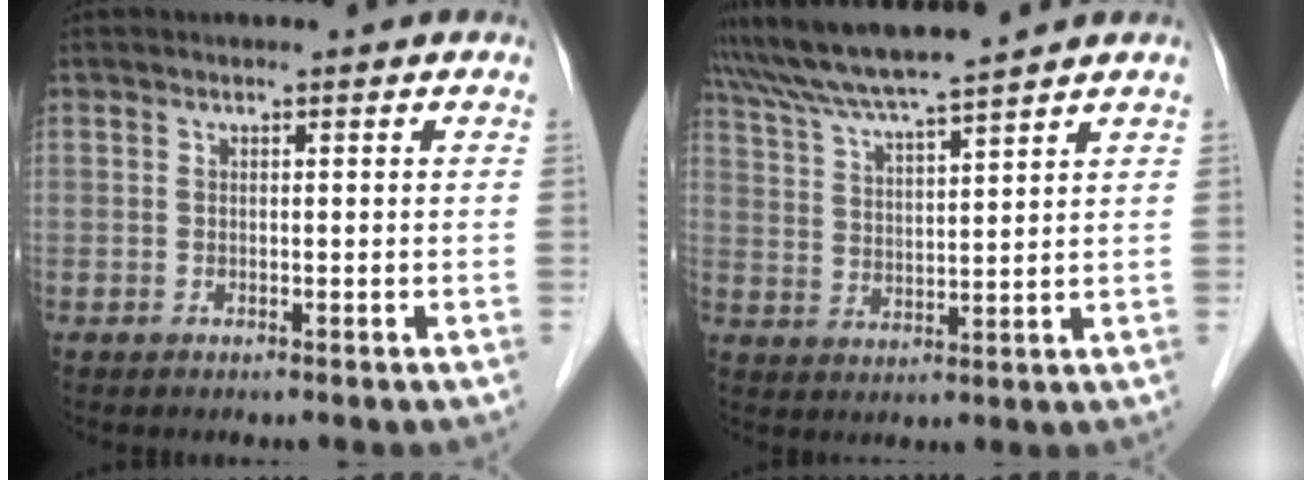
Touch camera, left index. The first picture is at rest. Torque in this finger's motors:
{"motor_torque": [1.01, -1.13, 0.19, 0.18]}